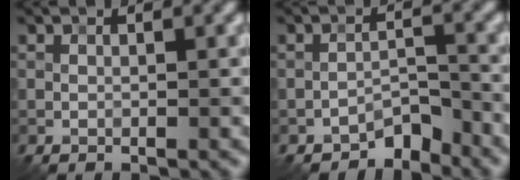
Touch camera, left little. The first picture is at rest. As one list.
[{"total": 3.4, "force": [-3.0, 1.2, 1.2], "torque": [-0.012, 0.010, -0.055]}]